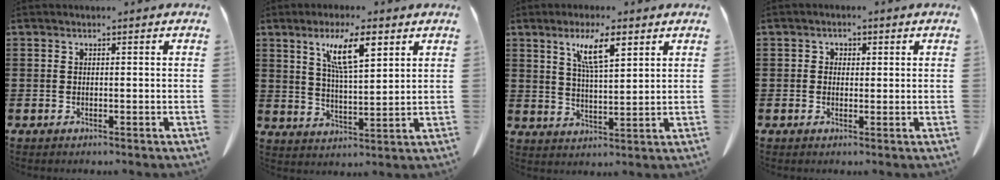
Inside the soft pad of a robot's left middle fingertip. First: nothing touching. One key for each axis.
{"total": 8.8, "fx": 4.8, "fy": 2.2, "fz": 7.0, "tx": -0.139, "ty": 0.001, "tz": 0.080}
{"total": 7.2, "fx": 4.2, "fy": 1.7, "fz": 5.7, "tx": -0.122, "ty": 0.006, "tz": 0.071}
{"total": 1.1, "fx": 0.0, "fy": 1.0, "fz": 0.4, "tx": -0.012, "ty": 0.005, "tz": 0.000}